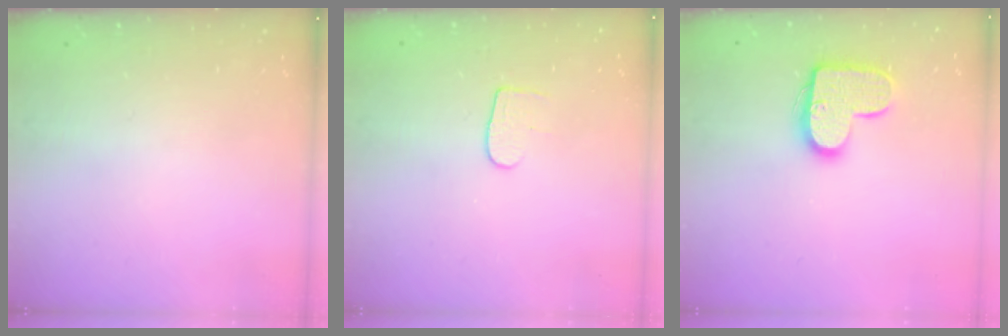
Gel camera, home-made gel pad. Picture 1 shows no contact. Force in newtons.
{"total": 5.1, "press": 5.1, "slide": 0.4}
{"total": 13.8, "press": 13.8, "slide": 0.7}